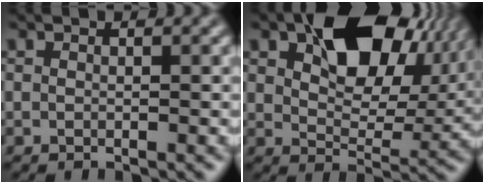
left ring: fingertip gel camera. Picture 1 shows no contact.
{"total": 13.2, "force": [5.3, 7.7, 9.3], "torque": [-0.130, 0.012, 0.089]}